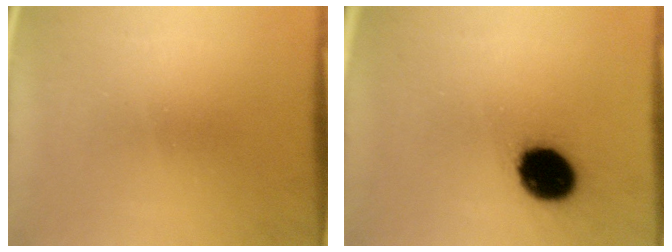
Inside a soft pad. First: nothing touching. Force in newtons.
{"total": 14.4}